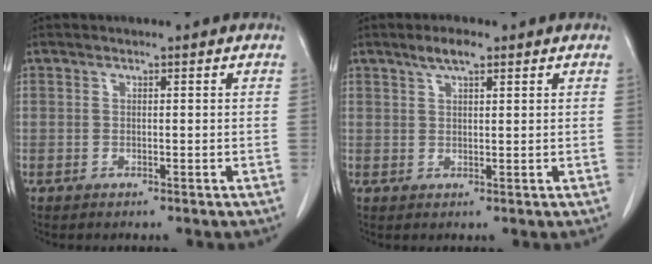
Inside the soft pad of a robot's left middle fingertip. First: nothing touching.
{"total": 3.0, "force": [2.0, 0.7, 2.1], "torque": [-0.043, 0.007, 0.037]}